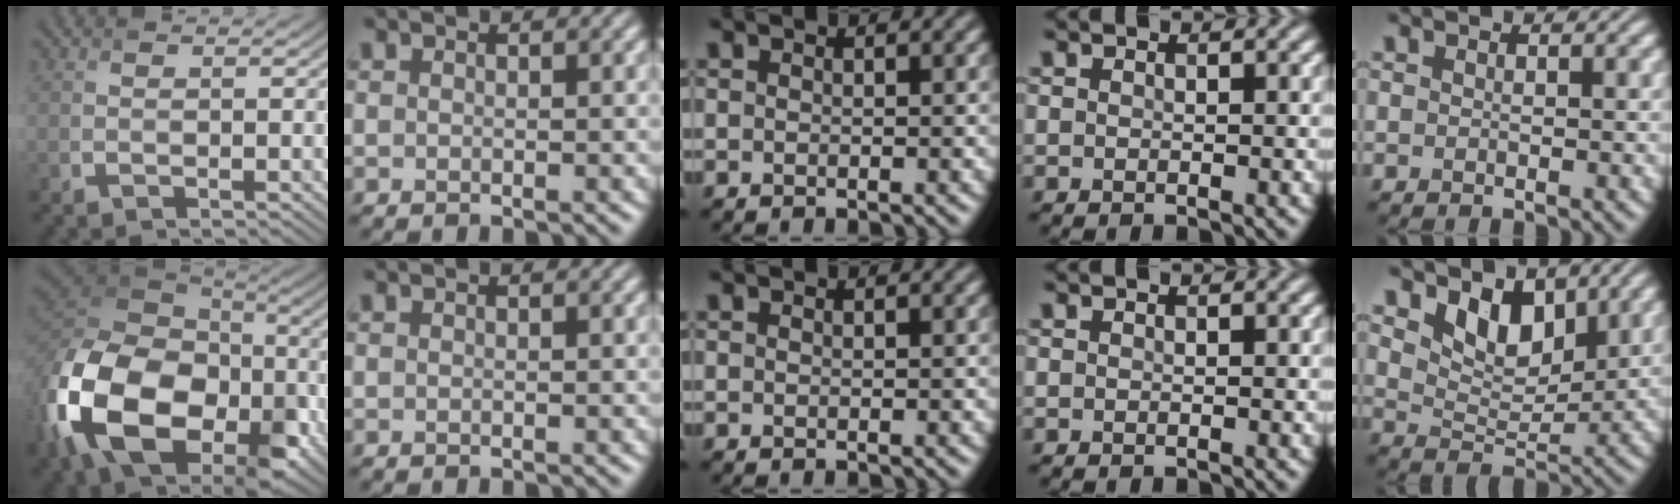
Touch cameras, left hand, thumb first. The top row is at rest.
{"thumb": {"total": 20.5, "force": [-6.8, 13.7, 13.6], "torque": [-0.325, -0.034, -0.122]}, "little": {"total": 4.8, "force": [2.9, 2.6, 2.7], "torque": [-0.058, -0.013, 0.045]}}